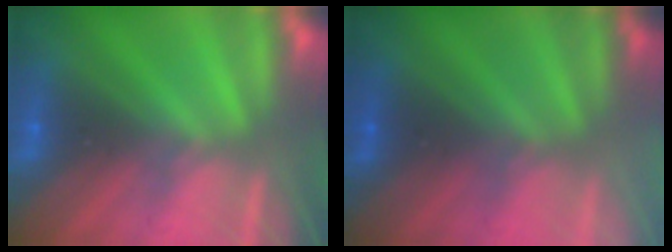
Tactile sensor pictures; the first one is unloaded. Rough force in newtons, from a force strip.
{"total": 2.6}